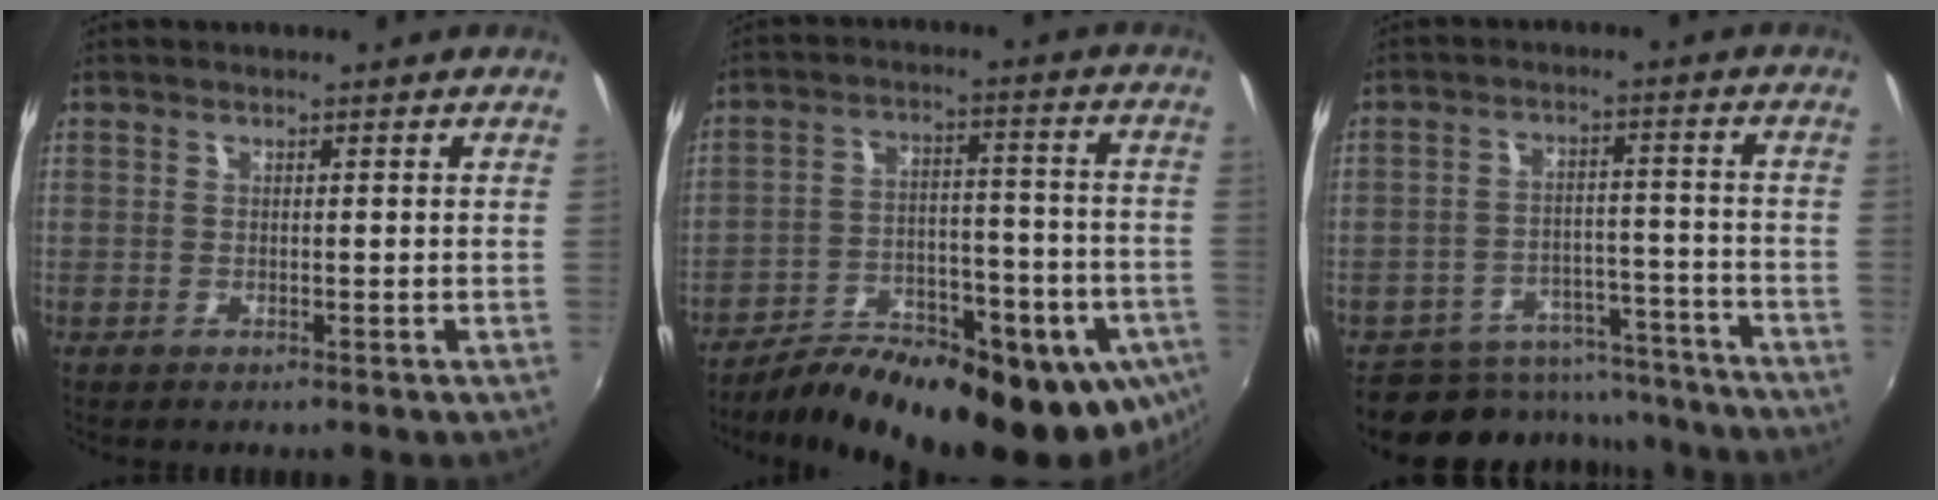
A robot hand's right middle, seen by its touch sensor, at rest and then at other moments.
{"total": 27.5, "force": [-18.4, 10.5, 17.6], "torque": [-0.265, -0.039, -0.249]}
{"total": 15.1, "force": [-13.2, 6.6, 3.1], "torque": [-0.073, 0.038, -0.167]}